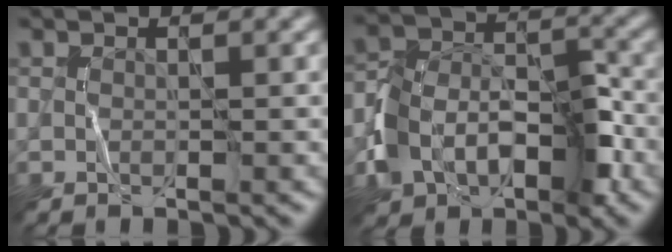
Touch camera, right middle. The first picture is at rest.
{"total": 6.6, "force": [-3.0, 4.7, 3.5], "torque": [-0.057, 0.007, -0.061]}